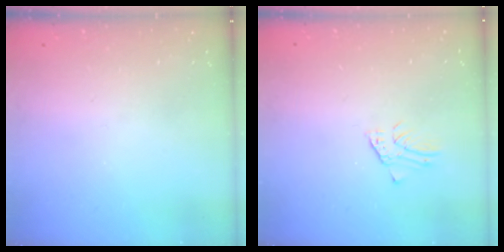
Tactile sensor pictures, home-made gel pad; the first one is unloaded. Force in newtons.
{"total": 1.2, "press": 1.2, "slide": 0.2}